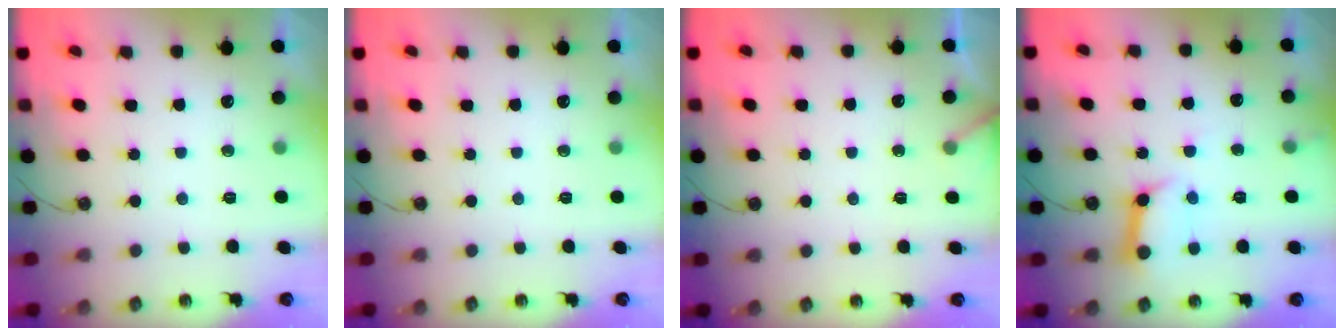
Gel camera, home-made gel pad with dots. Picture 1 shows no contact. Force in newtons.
{"total": 0.0}
{"total": 2.3, "press": 2.3, "slide": 0.1}
{"total": 10.1, "press": 10.1, "slide": 1.2}